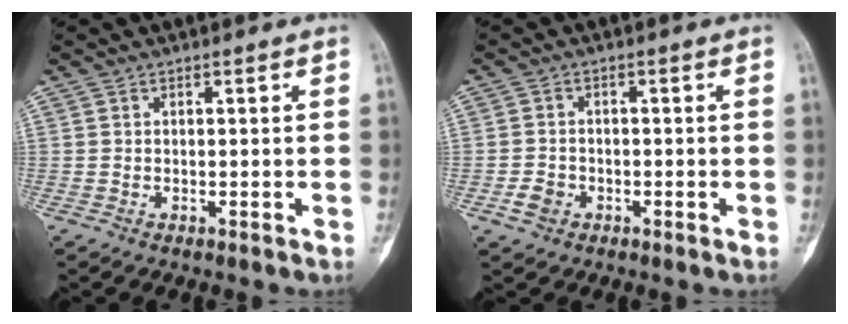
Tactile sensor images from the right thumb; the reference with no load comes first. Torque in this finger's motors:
{"motor_torque": [0.78, 0.14, 0.19, -0.57, 0.06]}